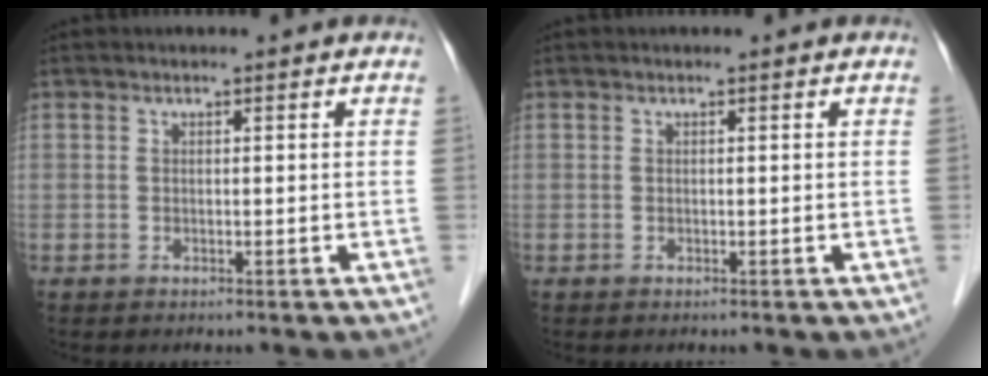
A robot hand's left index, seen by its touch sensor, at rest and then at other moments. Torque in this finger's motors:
{"motor_torque": [-0.01, 0.01, 0.00, 0.00]}